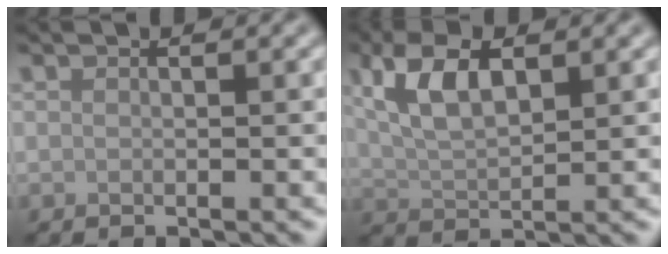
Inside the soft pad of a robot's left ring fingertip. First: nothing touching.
{"total": 5.7, "force": [2.1, 2.7, 4.6], "torque": [-0.096, 0.010, 0.038]}